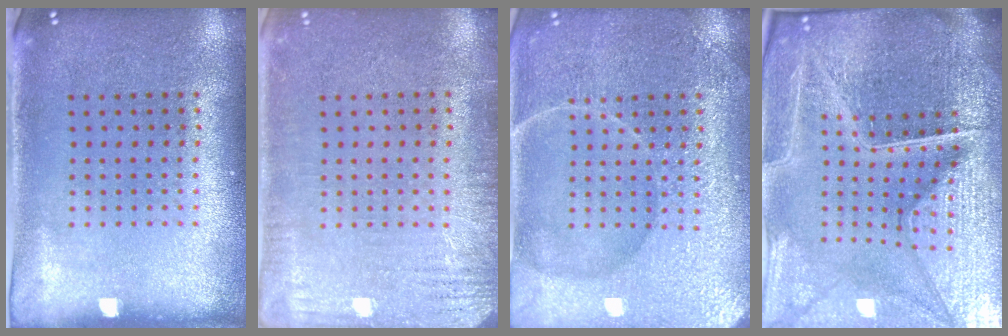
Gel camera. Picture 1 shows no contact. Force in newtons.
{"total": 2.9, "press": 2.9, "slide": 0.4}
{"total": 6.6, "press": 6.5, "slide": 0.9}
{"total": 7.0, "press": 6.2, "slide": 3.3}